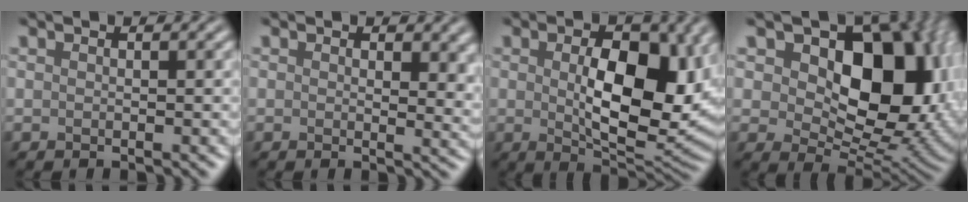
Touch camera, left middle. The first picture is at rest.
{"total": 3.4, "force": [1.1, 1.9, 2.6], "torque": [-0.026, -0.008, 0.014]}
{"total": 10.6, "force": [0.7, 5.6, 8.9], "torque": [-0.134, -0.009, 0.020]}
{"total": 15.8, "force": [4.3, 10.1, 11.3], "torque": [-0.129, 0.003, 0.065]}